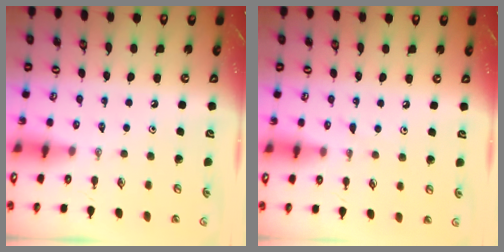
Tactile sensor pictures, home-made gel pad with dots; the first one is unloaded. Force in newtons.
{"total": 3.0, "press": 3.0, "slide": 0.4}